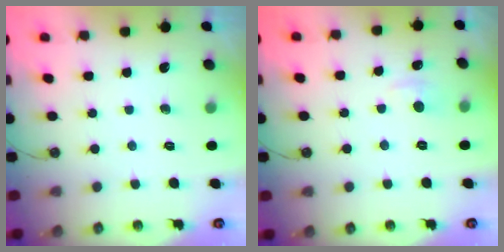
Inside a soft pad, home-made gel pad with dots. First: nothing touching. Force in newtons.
{"total": 2.5, "press": 2.4, "slide": 0.5}